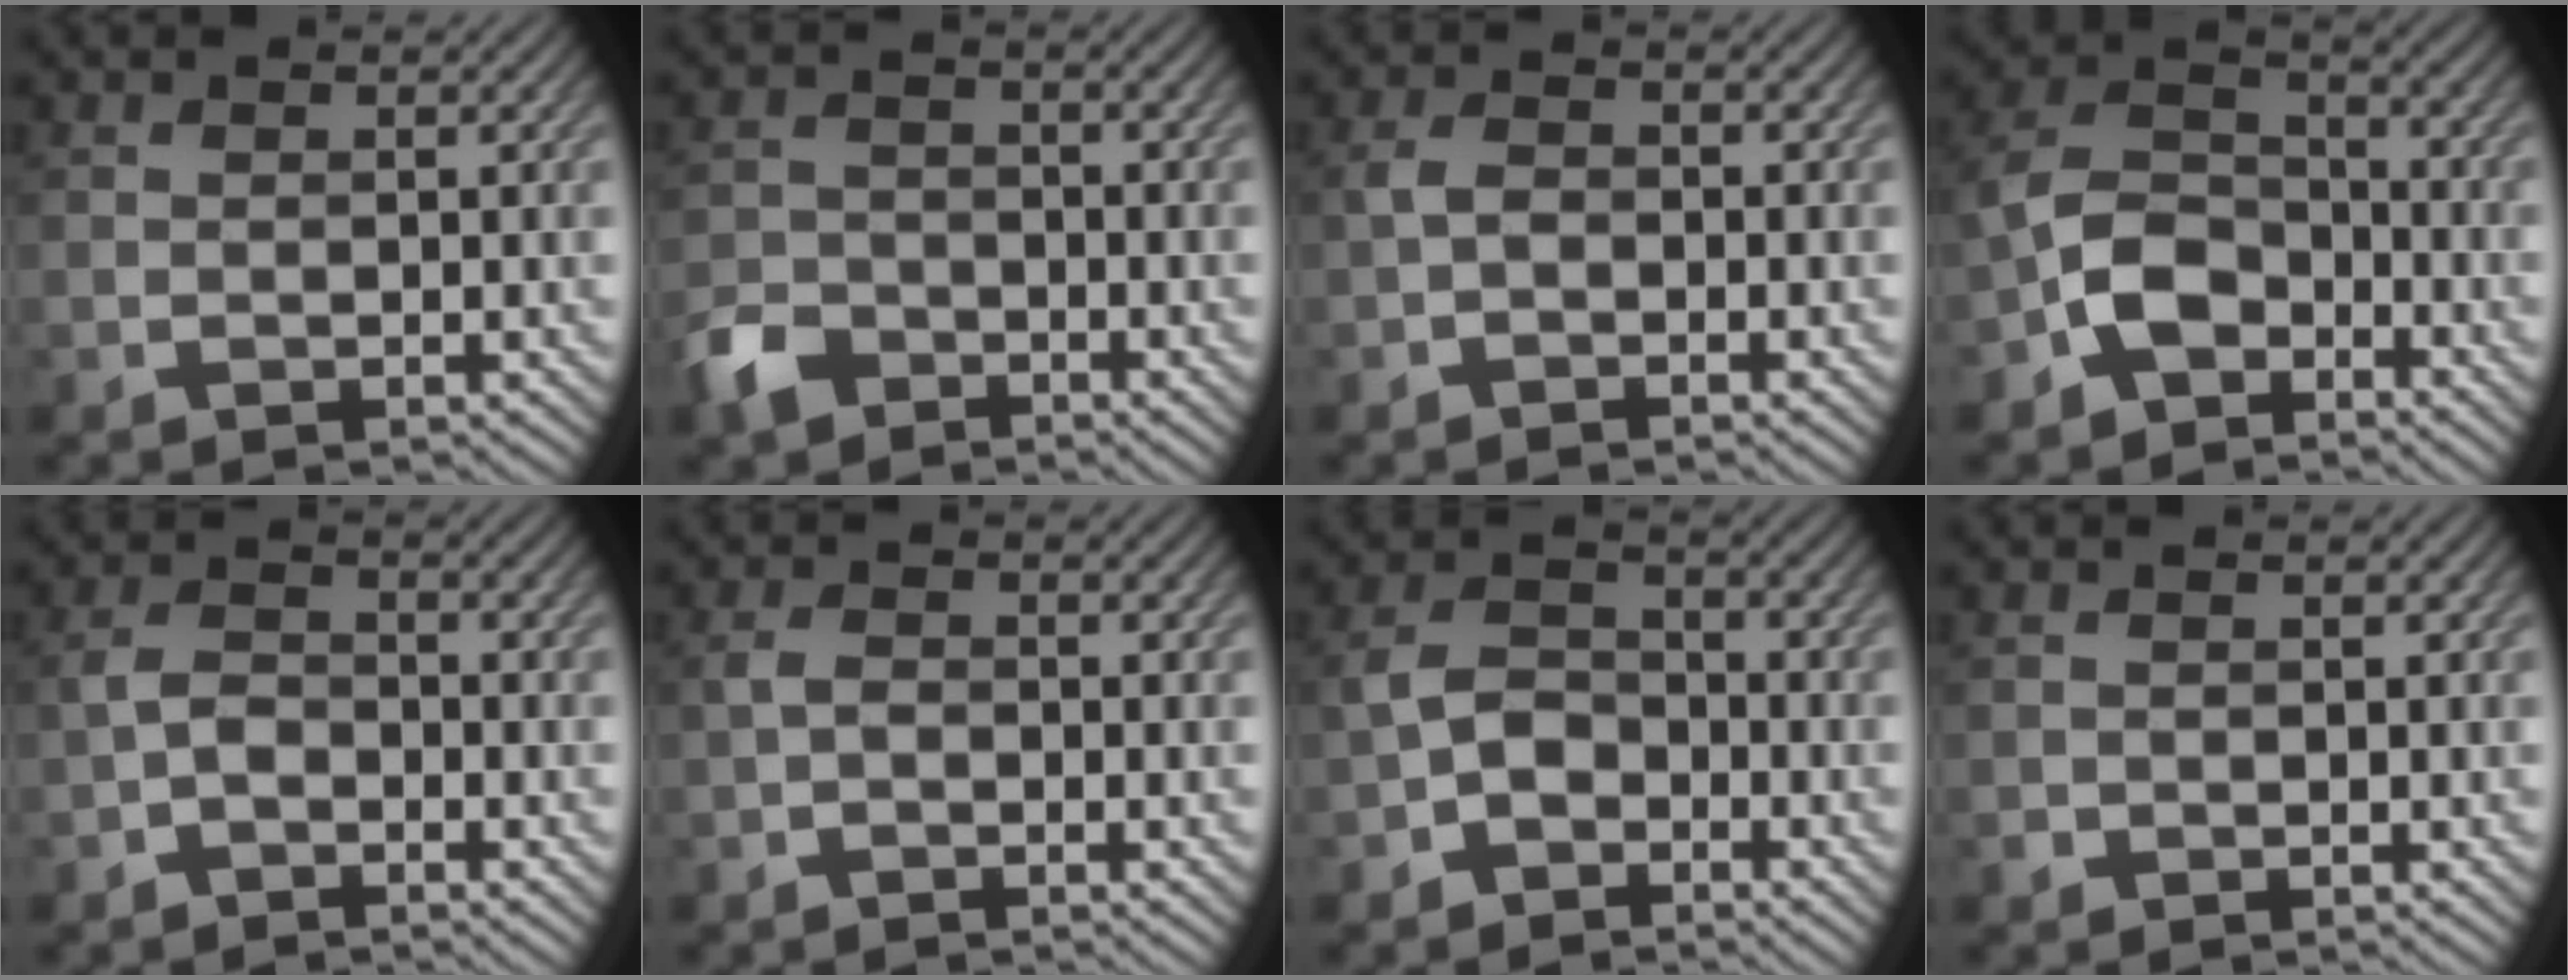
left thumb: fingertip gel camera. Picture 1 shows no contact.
{"total": 4.4, "force": [-3.2, 2.7, 1.6], "torque": [-0.040, -0.004, -0.071]}
{"total": 1.8, "force": [-0.8, 1.1, 1.2], "torque": [-0.028, 0.005, -0.022]}
{"total": 7.1, "force": [-3.9, 4.3, 4.0], "torque": [-0.086, 0.008, -0.092]}
{"total": 2.7, "force": [-1.5, 1.6, 1.6], "torque": [-0.032, 0.007, -0.038]}
{"total": 1.5, "force": [-0.7, 0.9, 1.1], "torque": [-0.023, 0.003, -0.019]}
{"total": 4.2, "force": [-2.2, 2.8, 2.3], "torque": [-0.049, 0.007, -0.054]}
{"total": 0.7, "force": [-0.5, 0.6, 0.1], "torque": [-0.002, -0.004, -0.010]}